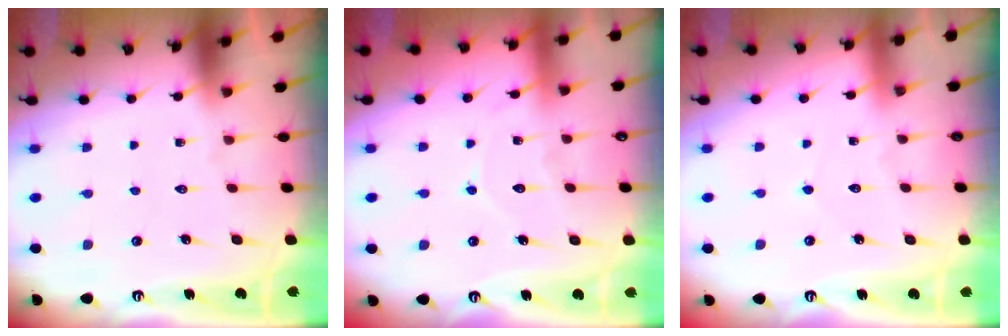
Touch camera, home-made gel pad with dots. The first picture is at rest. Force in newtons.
{"total": 6.5, "press": 6.4, "slide": 0.7}
{"total": 2.9, "press": 2.9, "slide": 0.4}